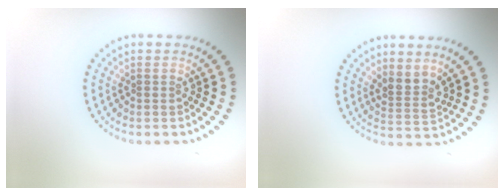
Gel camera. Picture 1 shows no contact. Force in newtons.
{"total": 2.4, "press": 1.7, "slide": 1.7}